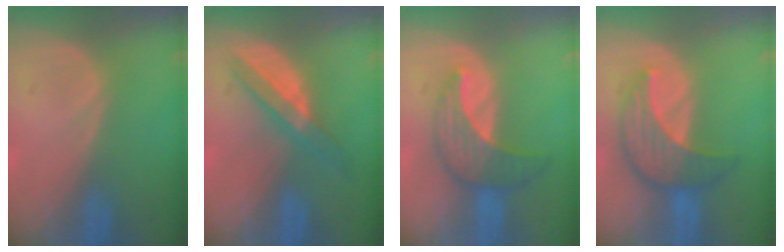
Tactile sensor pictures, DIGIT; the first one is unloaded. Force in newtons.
{"total": 5.8, "press": 5.3, "slide": 2.2}
{"total": 7.3, "press": 6.7, "slide": 2.9}
{"total": 7.5, "press": 7.4, "slide": 1.2}